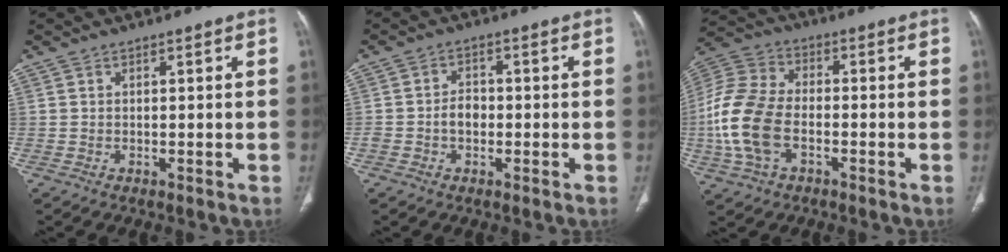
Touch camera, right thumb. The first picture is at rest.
{"total": 3.6, "force": [-0.9, 2.6, 2.3], "torque": [-0.030, 0.013, -0.020]}
{"total": 15.3, "force": [-3.4, 9.6, 11.4], "torque": [-0.254, 0.024, -0.067]}